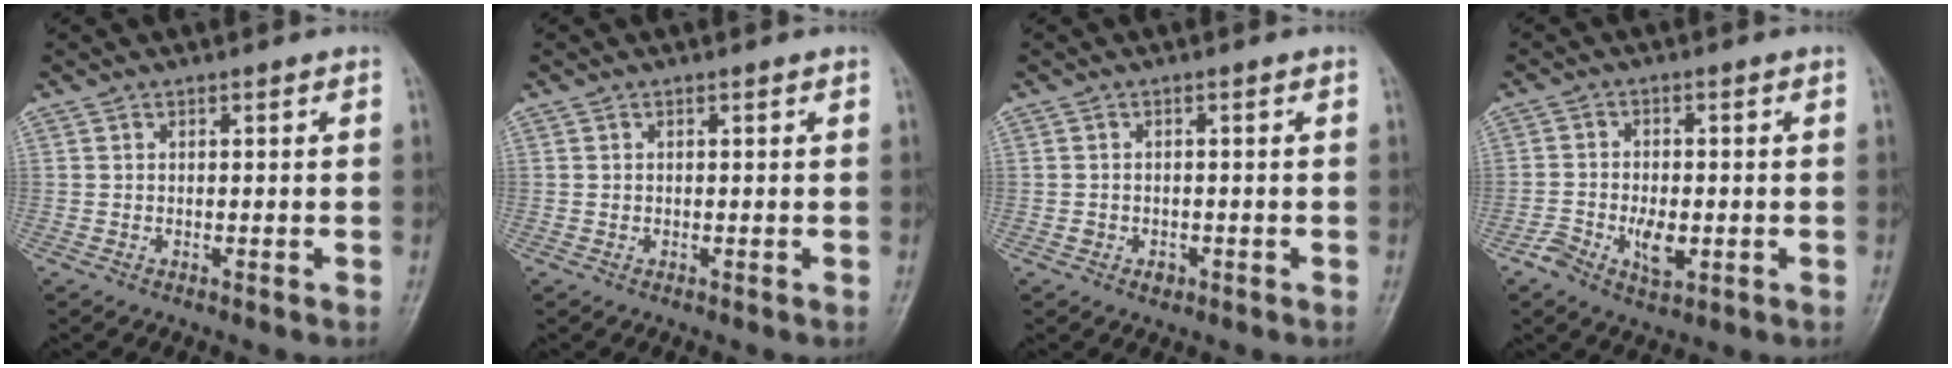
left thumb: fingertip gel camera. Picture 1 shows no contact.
{"total": 0.0}
{"total": 1.6, "force": [-0.9, 1.3, 0.5], "torque": [-0.003, 0.009, -0.009]}
{"total": 6.0, "force": [-2.1, 3.4, 4.5], "torque": [-0.080, 0.010, -0.033]}